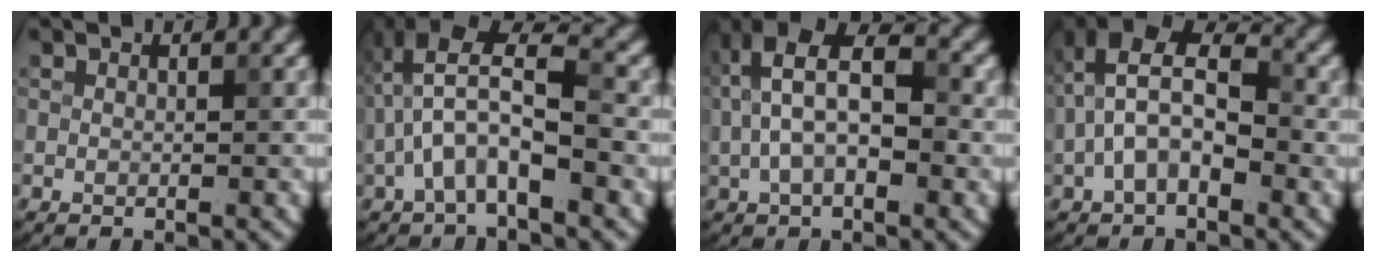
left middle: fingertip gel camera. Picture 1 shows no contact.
{"total": 6.5, "force": [-1.4, 2.6, 5.7], "torque": [-0.121, 0.022, -0.029]}
{"total": 7.7, "force": [0.6, 4.3, 6.4], "torque": [-0.126, 0.020, 0.002]}
{"total": 6.7, "force": [-1.0, 3.8, 5.4], "torque": [-0.105, 0.023, -0.028]}